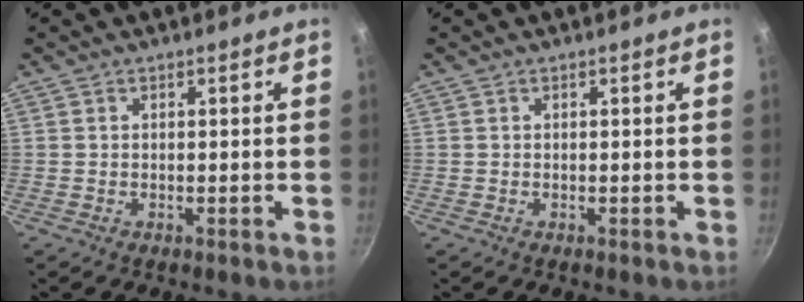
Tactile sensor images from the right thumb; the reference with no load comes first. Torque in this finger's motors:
{"motor_torque": [-0.01, -0.03, 0.10, -0.06, 0.00]}